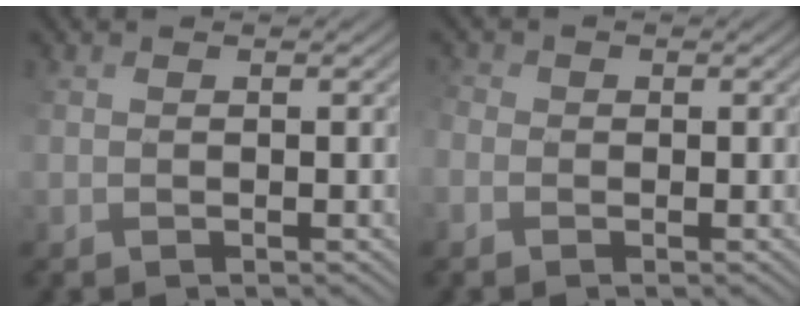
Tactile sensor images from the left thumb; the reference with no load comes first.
{"total": 1.6, "force": [-0.9, 1.3, 0.4], "torque": [-0.032, -0.004, -0.013]}